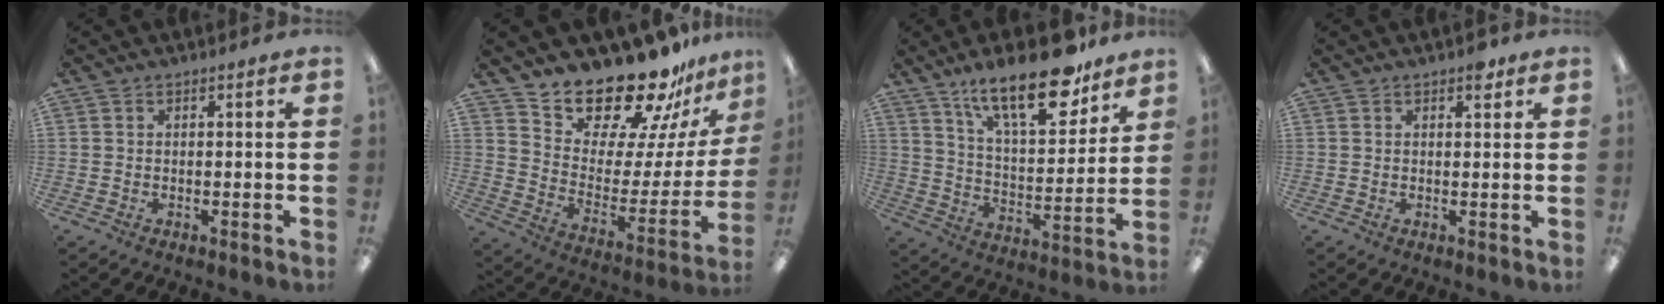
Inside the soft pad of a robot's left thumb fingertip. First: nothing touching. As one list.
[{"total": 20.5, "force": [18.6, 6.0, 6.1], "torque": [-0.090, -0.162, 0.318]}, {"total": 23.6, "force": [16.2, 8.5, 15.0], "torque": [-0.243, -0.093, 0.276]}, {"total": 2.7, "force": [1.7, 1.4, 1.7], "torque": [-0.012, -0.005, 0.024]}]